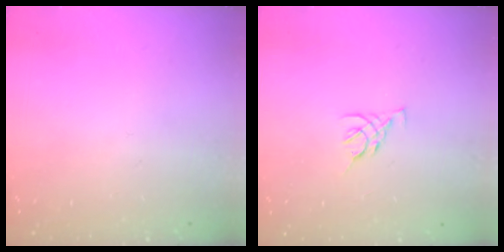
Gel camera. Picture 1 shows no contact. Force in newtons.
{"total": 3.2, "press": 3.2, "slide": 0.7}